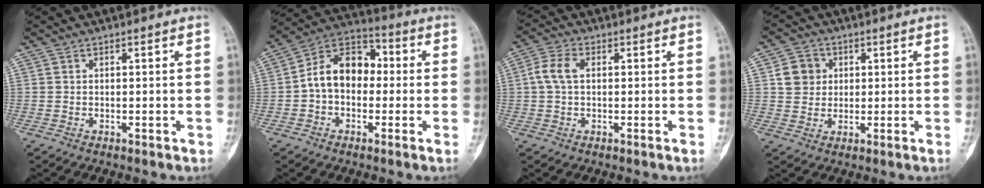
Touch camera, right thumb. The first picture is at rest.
{"total": 11.8, "force": [-0.4, 8.2, 8.5], "torque": [-0.116, 0.037, -0.025]}
{"total": 4.8, "force": [0.6, 2.7, 3.9], "torque": [-0.092, 0.013, 0.005]}
{"total": 5.6, "force": [1.4, 5.1, 1.9], "torque": [-0.010, 0.003, 0.021]}